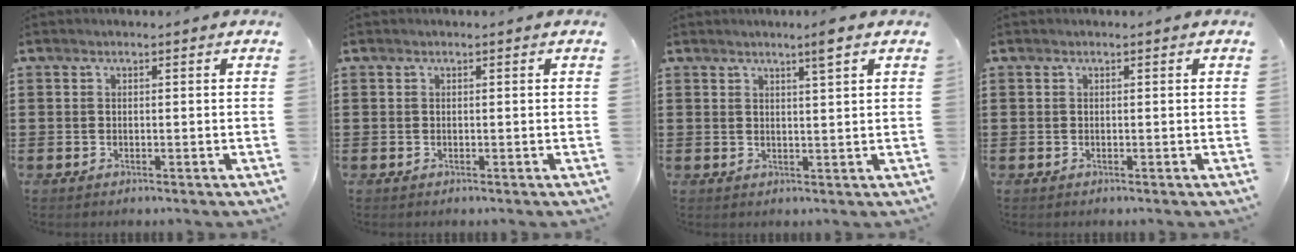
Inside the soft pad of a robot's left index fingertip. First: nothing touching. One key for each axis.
{"total": 0.0}
{"total": 3.2, "fx": 2.2, "fy": -0.5, "fz": 2.2, "tx": -0.037, "ty": -0.004, "tz": 0.036}
{"total": 0.0}